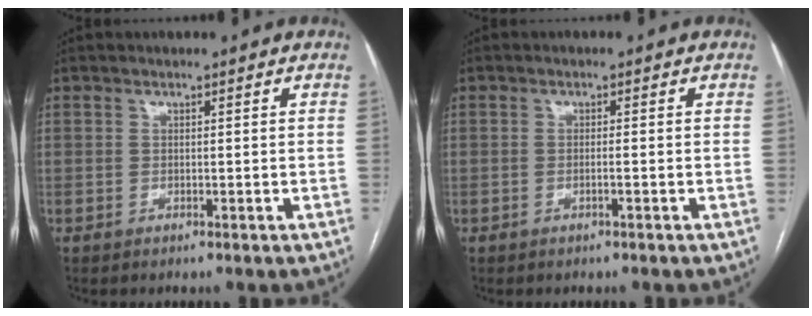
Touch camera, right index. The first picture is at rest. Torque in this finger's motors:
{"motor_torque": [-0.19, -0.17, -0.02, 0.00]}